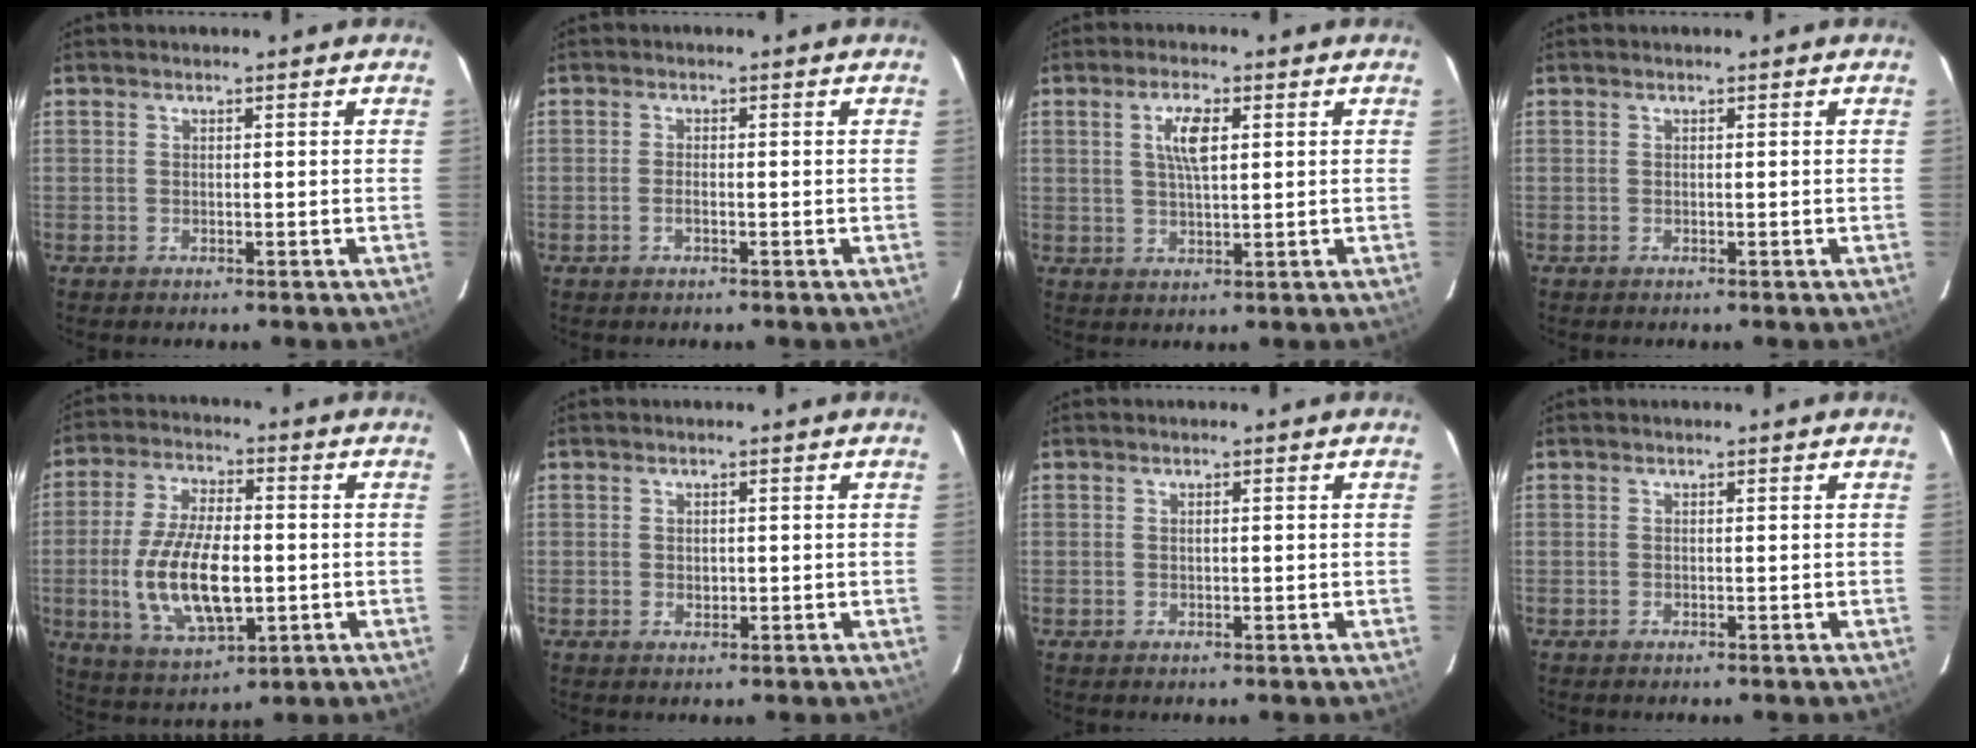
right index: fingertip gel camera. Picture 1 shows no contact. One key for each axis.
{"total": 1.3, "fx": -0.6, "fy": 0.5, "fz": 1.1, "tx": -0.023, "ty": 0.000, "tz": -0.011}
{"total": 5.2, "fx": 1.6, "fy": 1.7, "fz": 4.6, "tx": -0.086, "ty": 0.005, "tz": 0.031}
{"total": 0.0}
{"total": 15.9, "fx": -2.4, "fy": 7.3, "fz": 13.9, "tx": -0.280, "ty": -0.011, "tz": -0.032}
{"total": 1.3, "fx": 0.1, "fy": 1.2, "fz": 0.5, "tx": -0.005, "ty": 0.000, "tz": 0.003}
{"total": 0.8, "fx": 0.1, "fy": 0.3, "fz": 0.7, "tx": -0.012, "ty": 0.003, "tz": 0.003}
{"total": 0.0}